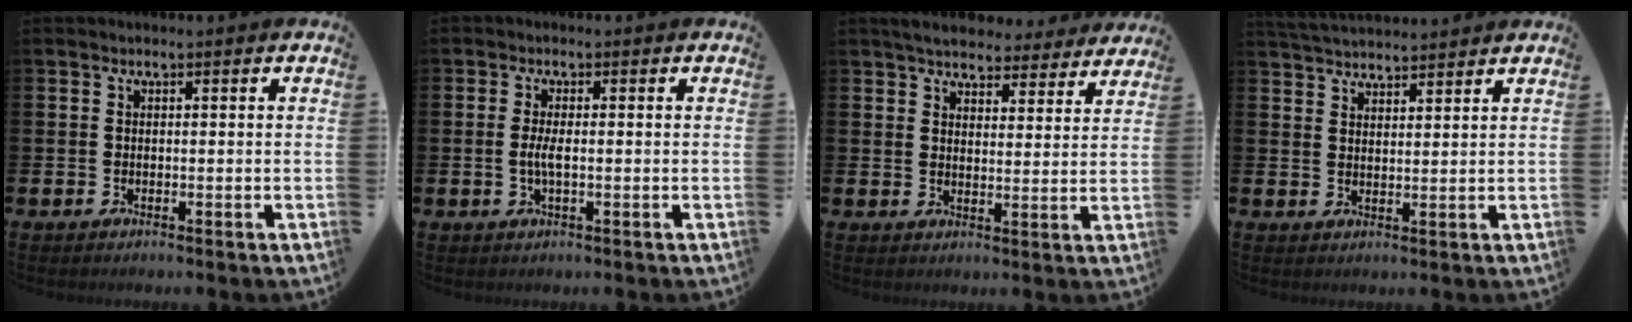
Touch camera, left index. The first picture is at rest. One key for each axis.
{"total": 2.1, "fx": -0.2, "fy": 0.5, "fz": 2.0, "tx": -0.048, "ty": -0.002, "tz": -0.007}
{"total": 5.2, "fx": 5.0, "fy": 1.2, "fz": 0.7, "tx": -0.034, "ty": -0.028, "tz": 0.089}
{"total": 3.7, "fx": 3.7, "fy": 0.4, "fz": 0.3, "tx": -0.017, "ty": -0.017, "tz": 0.069}